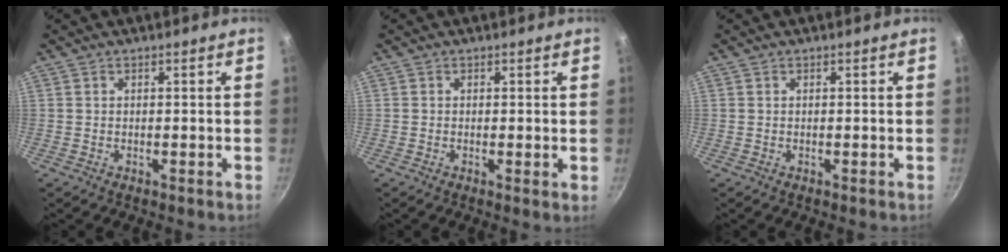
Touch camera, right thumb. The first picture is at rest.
{"total": 0.7, "force": [0.1, 0.2, 0.7], "torque": [-0.011, -0.006, -0.003]}
{"total": 0.0}